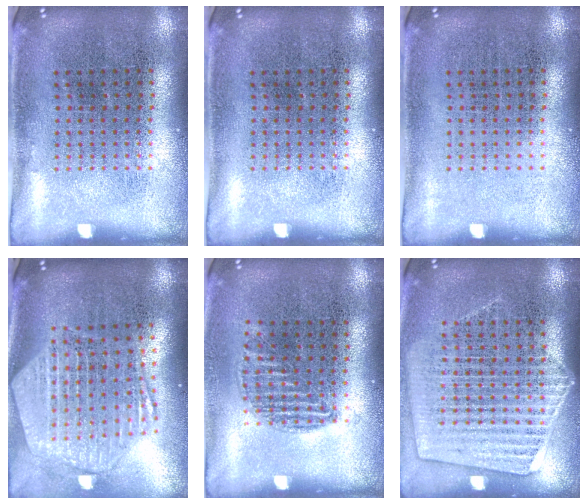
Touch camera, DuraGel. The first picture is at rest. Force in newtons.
{"total": 0.0}
{"total": 0.0}
{"total": 2.8, "press": 2.3, "slide": 1.6}
{"total": 0.9, "press": 0.8, "slide": 0.4}
{"total": 1.7, "press": 1.6, "slide": 0.7}